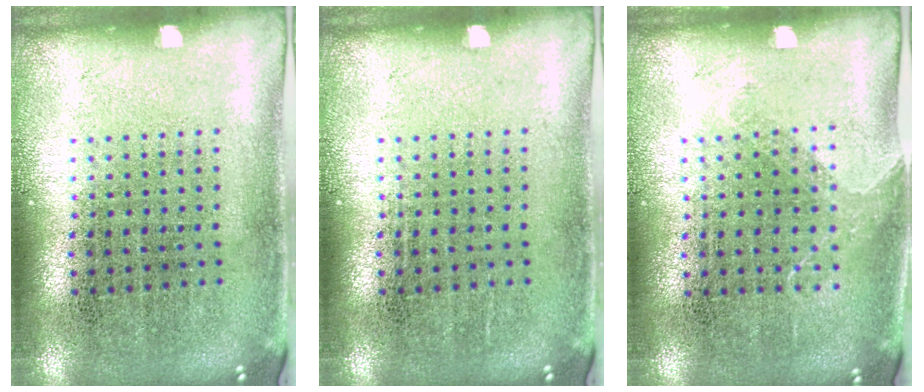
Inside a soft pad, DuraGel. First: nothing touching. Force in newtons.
{"total": 0.0}
{"total": 1.0, "press": 0.8, "slide": 0.6}